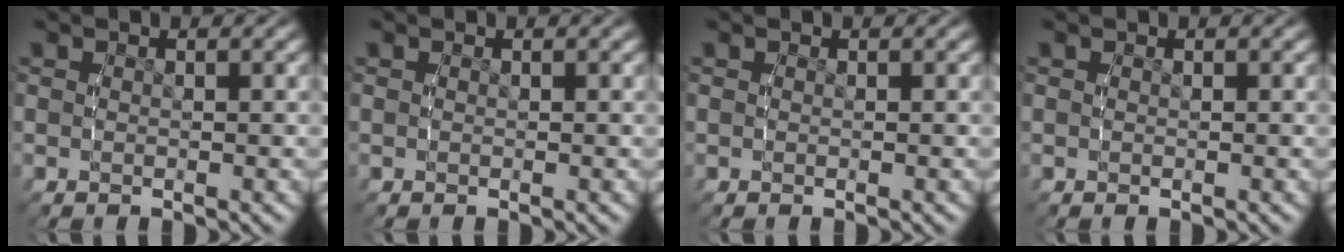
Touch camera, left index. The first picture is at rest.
{"total": 0.0}
{"total": 0.0}
{"total": 0.0}